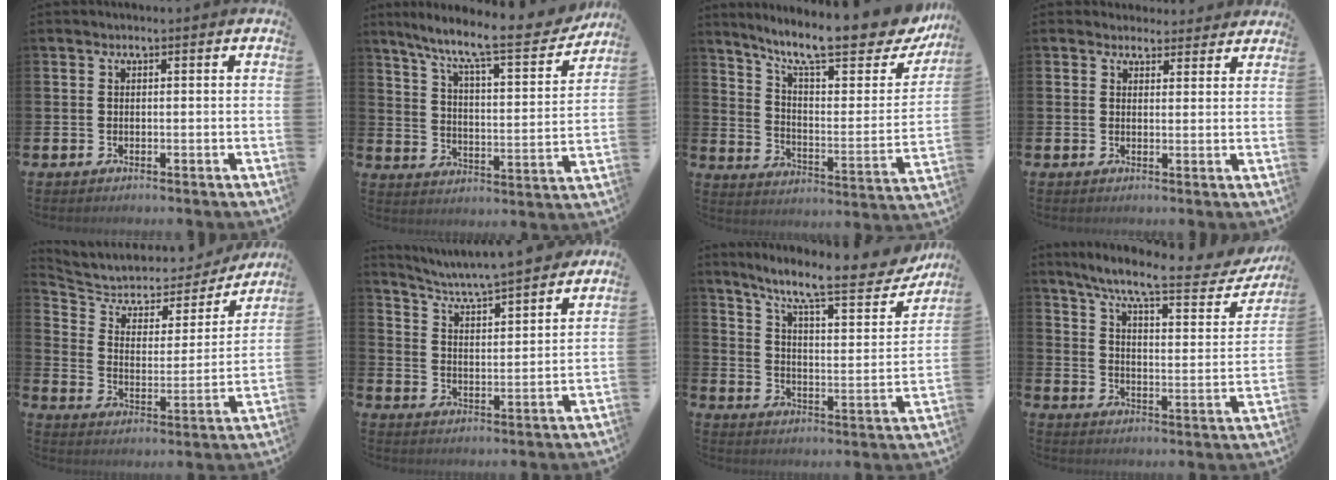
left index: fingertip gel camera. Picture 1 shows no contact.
{"total": 9.5, "force": [8.2, 1.2, 4.5], "torque": [-0.107, -0.060, 0.131]}
{"total": 12.8, "force": [10.5, 2.7, 6.8], "torque": [-0.131, -0.080, 0.172]}
{"total": 3.1, "force": [2.9, 1.2, -0.3], "torque": [0.006, -0.011, 0.052]}
{"total": 6.0, "force": [5.2, 2.7, 1.2], "torque": [-0.064, -0.040, 0.085]}
{"total": 6.2, "force": [5.9, -0.1, 1.8], "torque": [-0.061, -0.049, 0.097]}
{"total": 11.1, "force": [9.1, 2.0, 6.2], "torque": [-0.130, -0.057, 0.145]}
{"total": 9.5, "force": [7.9, 1.3, 5.1], "torque": [-0.118, -0.047, 0.127]}